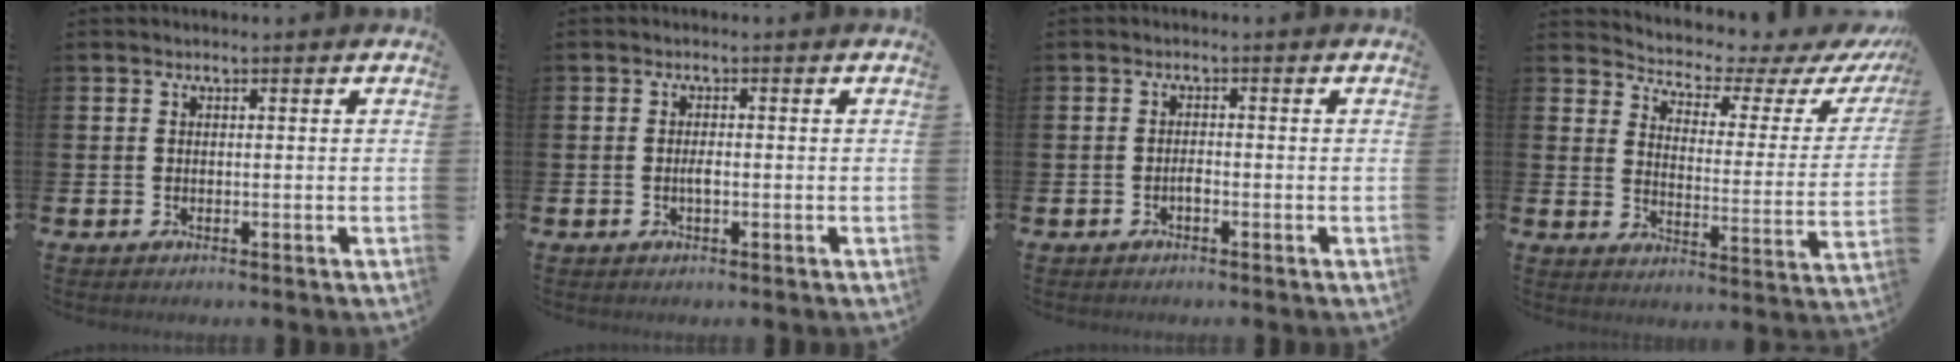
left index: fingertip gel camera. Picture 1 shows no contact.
{"total": 1.3, "force": [-0.2, 0.4, 1.2], "torque": [-0.022, 0.001, -0.005]}
{"total": 1.0, "force": [-0.6, 0.3, 0.7], "torque": [-0.016, -0.001, -0.011]}
{"total": 4.4, "force": [4.1, 1.2, 0.9], "torque": [-0.042, -0.040, 0.060]}